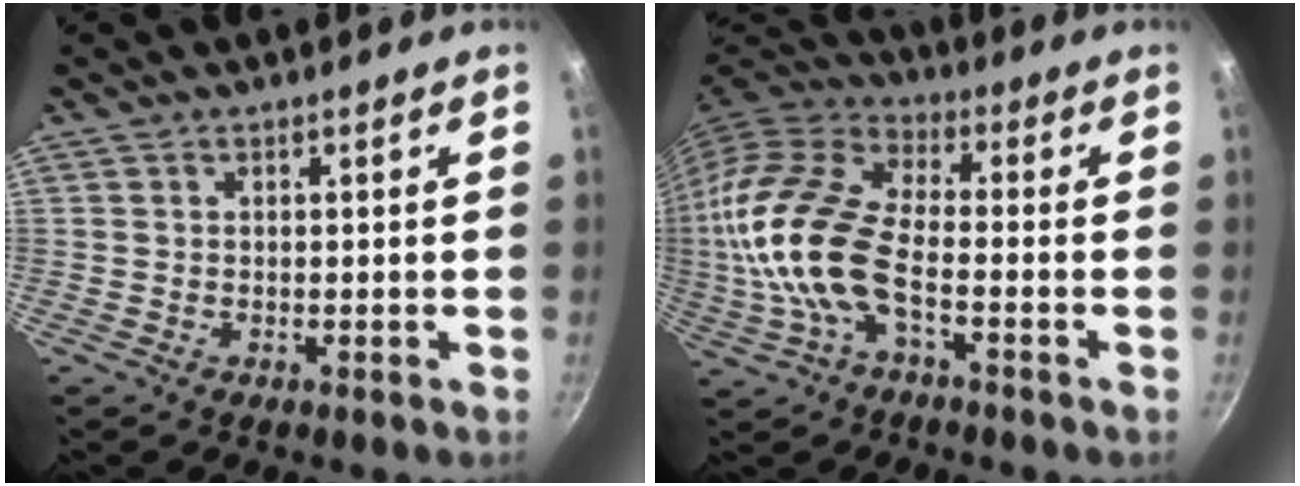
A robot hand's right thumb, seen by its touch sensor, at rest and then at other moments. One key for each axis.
{"total": 17.1, "fx": -3.3, "fy": 8.1, "fz": 14.6, "tx": -0.294, "ty": 0.028, "tz": -0.077}